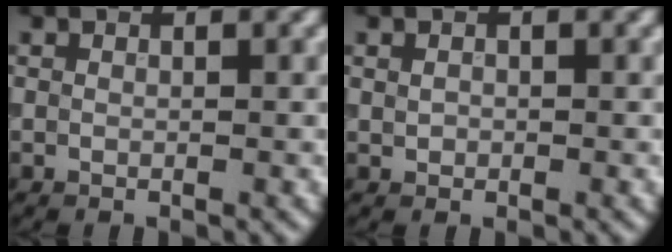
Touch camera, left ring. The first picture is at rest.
{"total": 0.7, "force": [-0.1, 0.6, 0.4], "torque": [-0.009, -0.001, -0.001]}